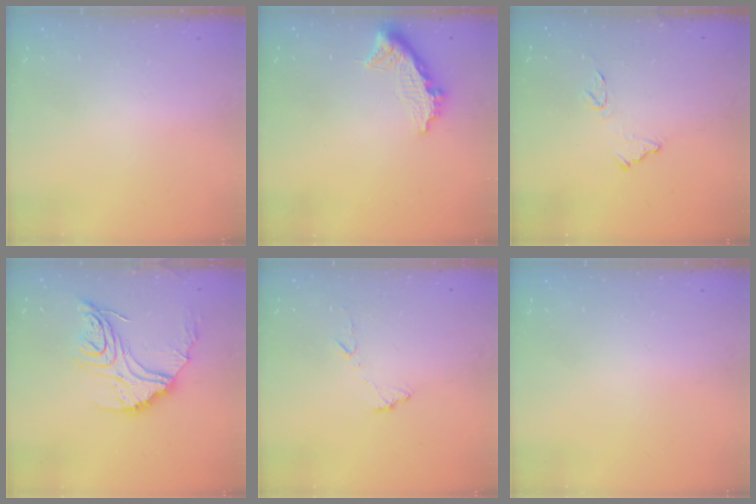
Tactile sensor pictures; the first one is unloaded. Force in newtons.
{"total": 9.5, "press": 9.5, "slide": 0.5}
{"total": 10.3, "press": 10.3, "slide": 0.4}
{"total": 16.1, "press": 16.0, "slide": 1.6}
{"total": 6.4, "press": 6.4, "slide": 0.6}
{"total": 0.0}